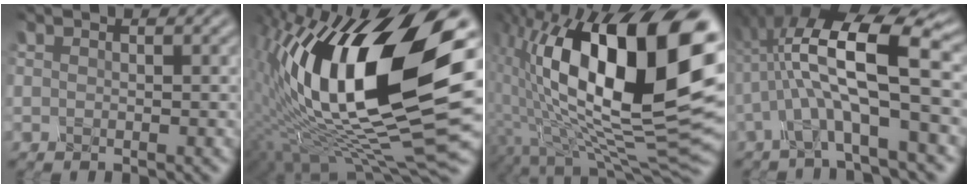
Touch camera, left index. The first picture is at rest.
{"total": 16.4, "force": [0.6, 6.0, 15.3], "torque": [-0.290, 0.005, 0.020]}
{"total": 16.8, "force": [1.7, 7.2, 15.1], "torque": [-0.245, 0.007, 0.043]}
{"total": 8.2, "force": [-1.7, 1.6, 7.9], "torque": [-0.154, 0.011, -0.013]}